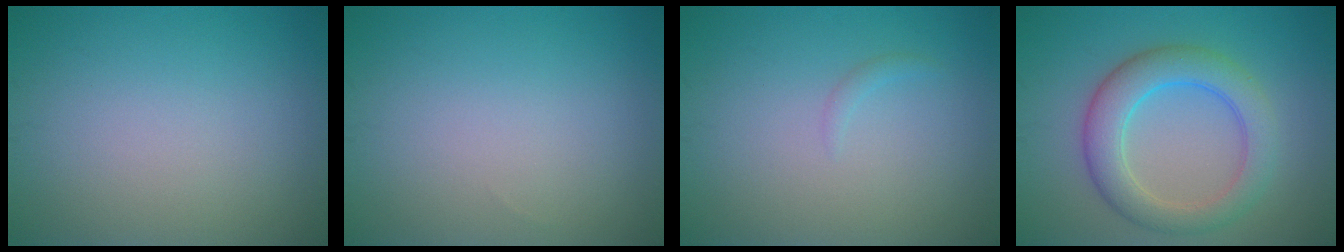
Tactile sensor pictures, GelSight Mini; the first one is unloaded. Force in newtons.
{"total": 0.0}
{"total": 0.6, "press": 0.6, "slide": 0.1}
{"total": 5.6, "press": 5.5, "slide": 0.2}